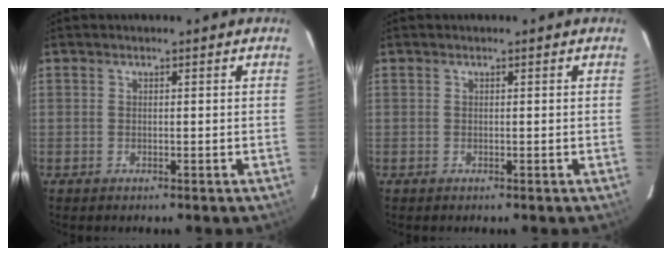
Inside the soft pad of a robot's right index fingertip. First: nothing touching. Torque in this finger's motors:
{"motor_torque": [0.00, 0.00, 0.00, 0.00]}